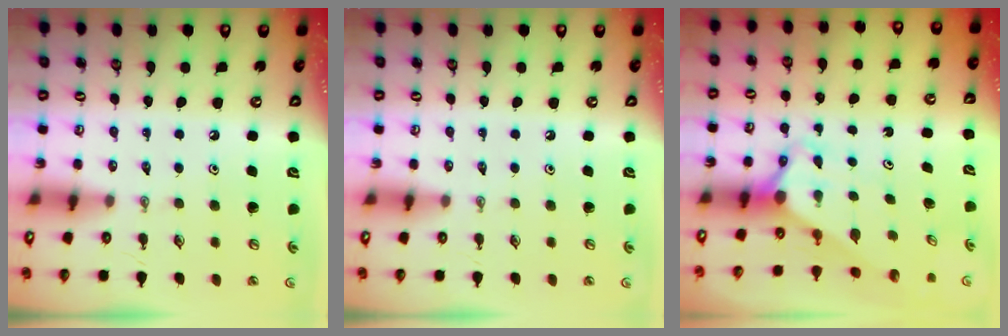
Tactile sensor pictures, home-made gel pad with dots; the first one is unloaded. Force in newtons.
{"total": 0.0}
{"total": 2.8, "press": 2.8, "slide": 0.1}